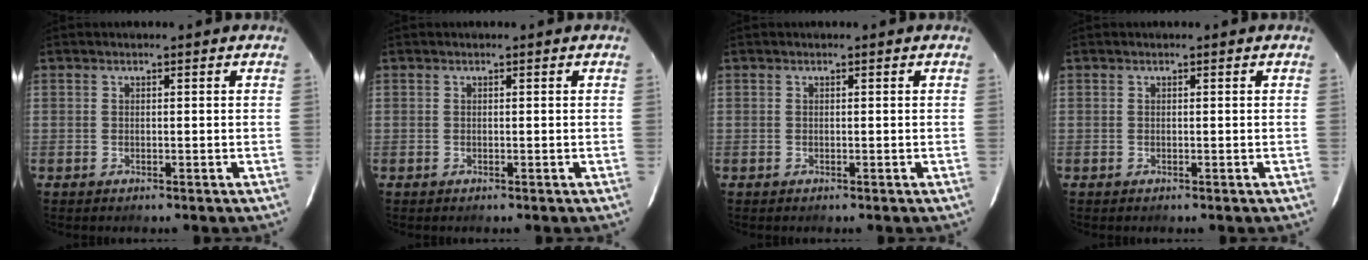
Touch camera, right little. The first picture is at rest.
{"total": 0.0}
{"total": 0.0}
{"total": 0.0}